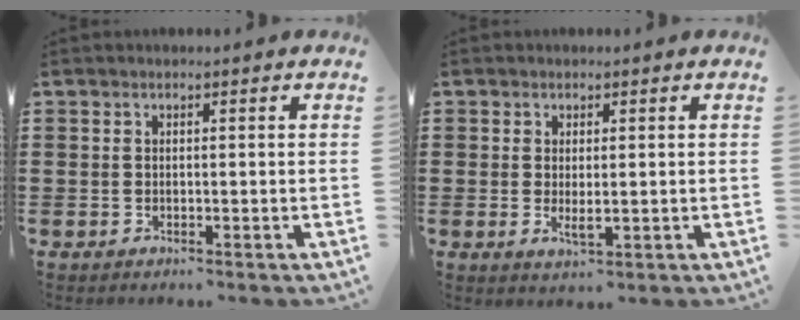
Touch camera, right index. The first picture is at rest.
{"total": 2.3, "force": [0.1, 0.8, 2.2], "torque": [-0.040, -0.002, 0.003]}